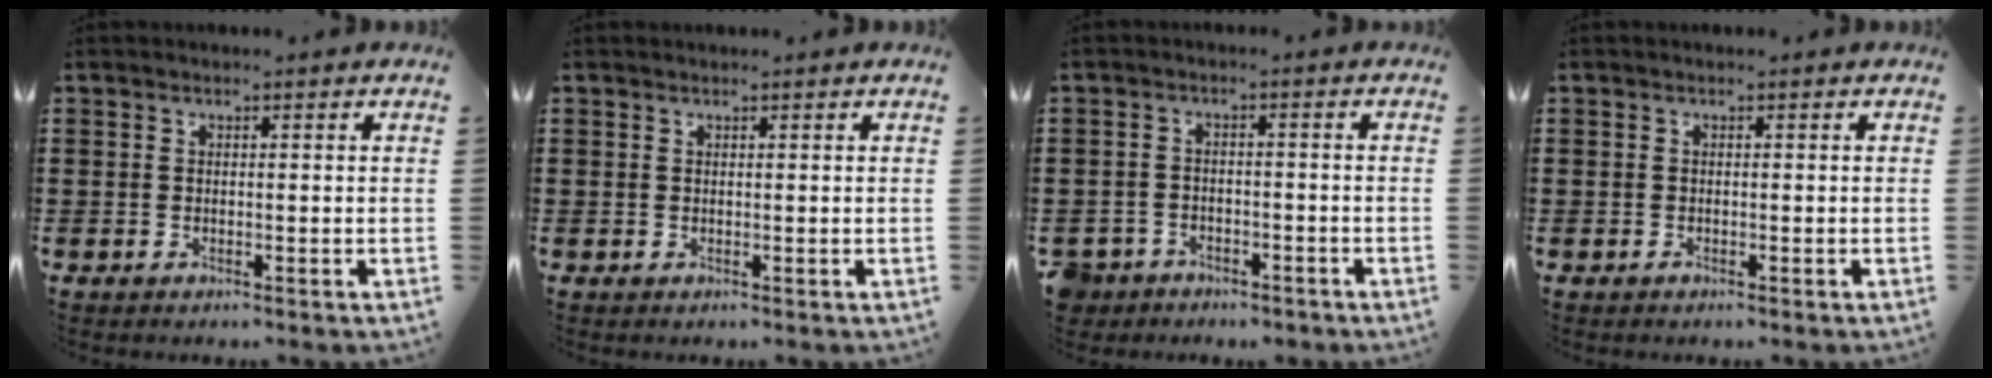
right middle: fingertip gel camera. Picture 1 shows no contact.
{"total": 0.0}
{"total": 3.0, "force": [-2.8, 1.1, 0.1], "torque": [-0.017, 0.000, -0.064]}
{"total": 0.6, "force": [-0.6, 0.3, 0.0], "torque": [-0.002, 0.002, -0.012]}